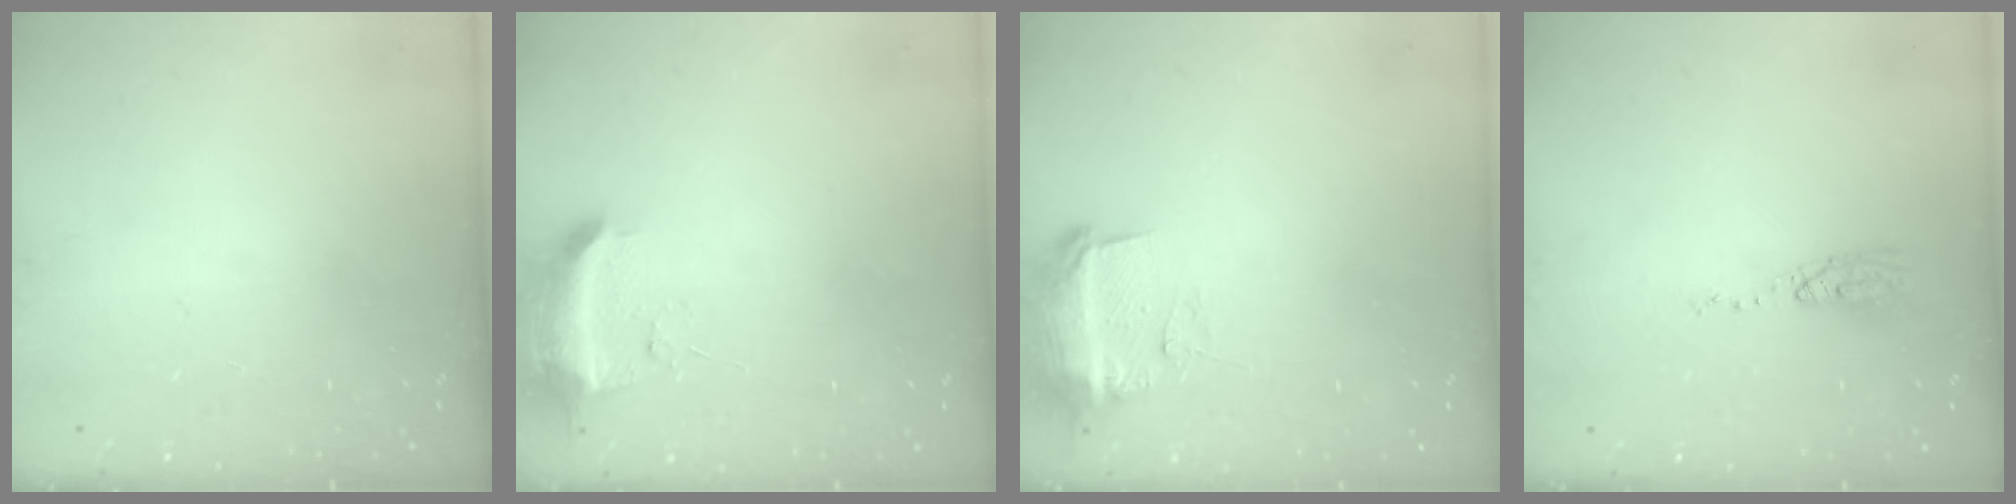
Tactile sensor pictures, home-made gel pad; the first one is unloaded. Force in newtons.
{"total": 9.5, "press": 9.4, "slide": 1.8}
{"total": 11.4, "press": 11.4, "slide": 1.1}
{"total": 5.0, "press": 4.7, "slide": 1.5}